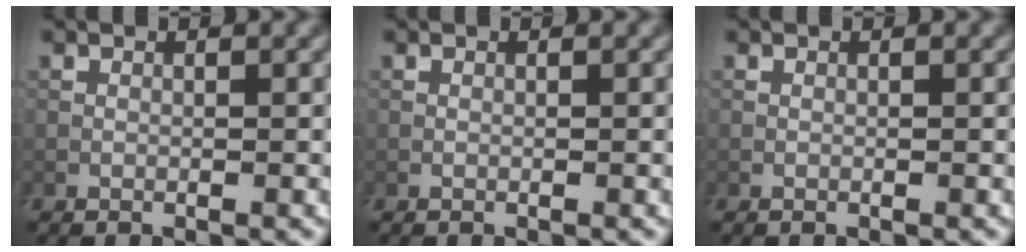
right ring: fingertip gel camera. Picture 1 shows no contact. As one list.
[{"total": 0.0}, {"total": 0.0}]